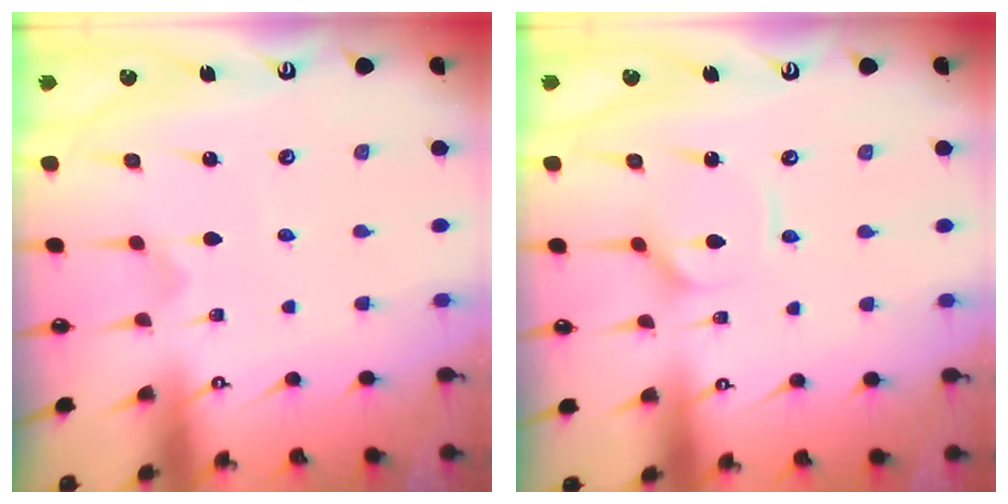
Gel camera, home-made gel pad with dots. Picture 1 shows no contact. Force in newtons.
{"total": 2.9, "press": 2.9, "slide": 0.4}